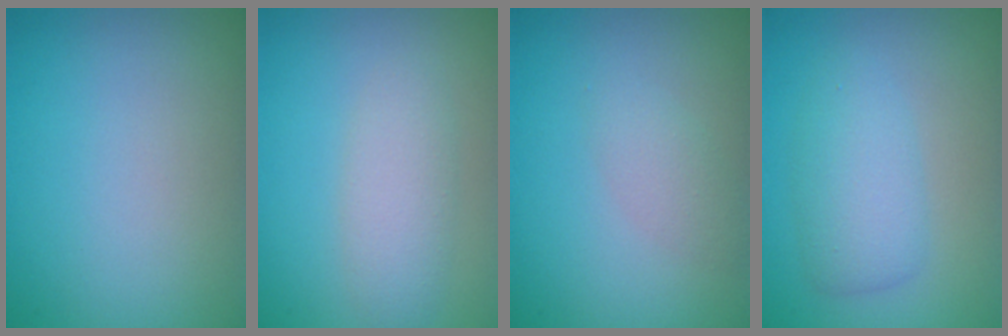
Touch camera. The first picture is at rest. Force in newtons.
{"total": 2.6, "press": 2.6, "slide": 0.1}
{"total": 1.6, "press": 1.6, "slide": 0.1}
{"total": 3.2, "press": 3.2, "slide": 0.1}